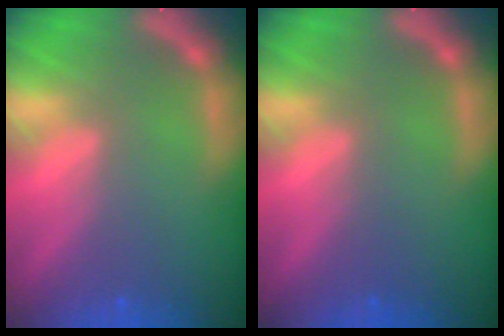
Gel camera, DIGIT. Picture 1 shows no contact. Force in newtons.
{"total": 0.0}